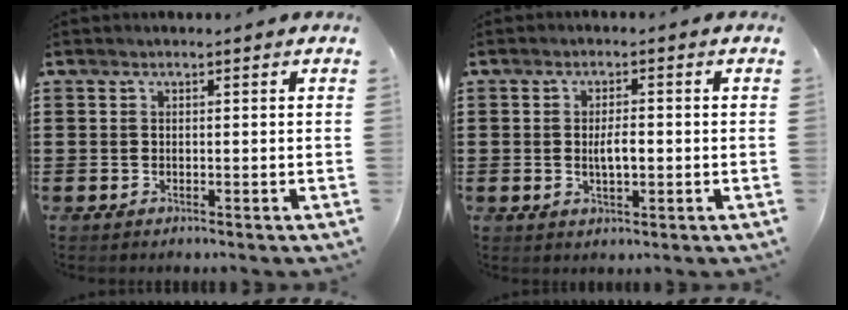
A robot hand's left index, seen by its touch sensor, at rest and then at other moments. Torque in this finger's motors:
{"motor_torque": [0.11, 0.02, 0.39, 0.04]}